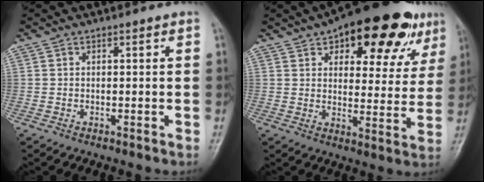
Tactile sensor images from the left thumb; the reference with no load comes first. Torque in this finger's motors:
{"motor_torque": [0.64, 0.65, 0.98, -0.77, 0.20]}